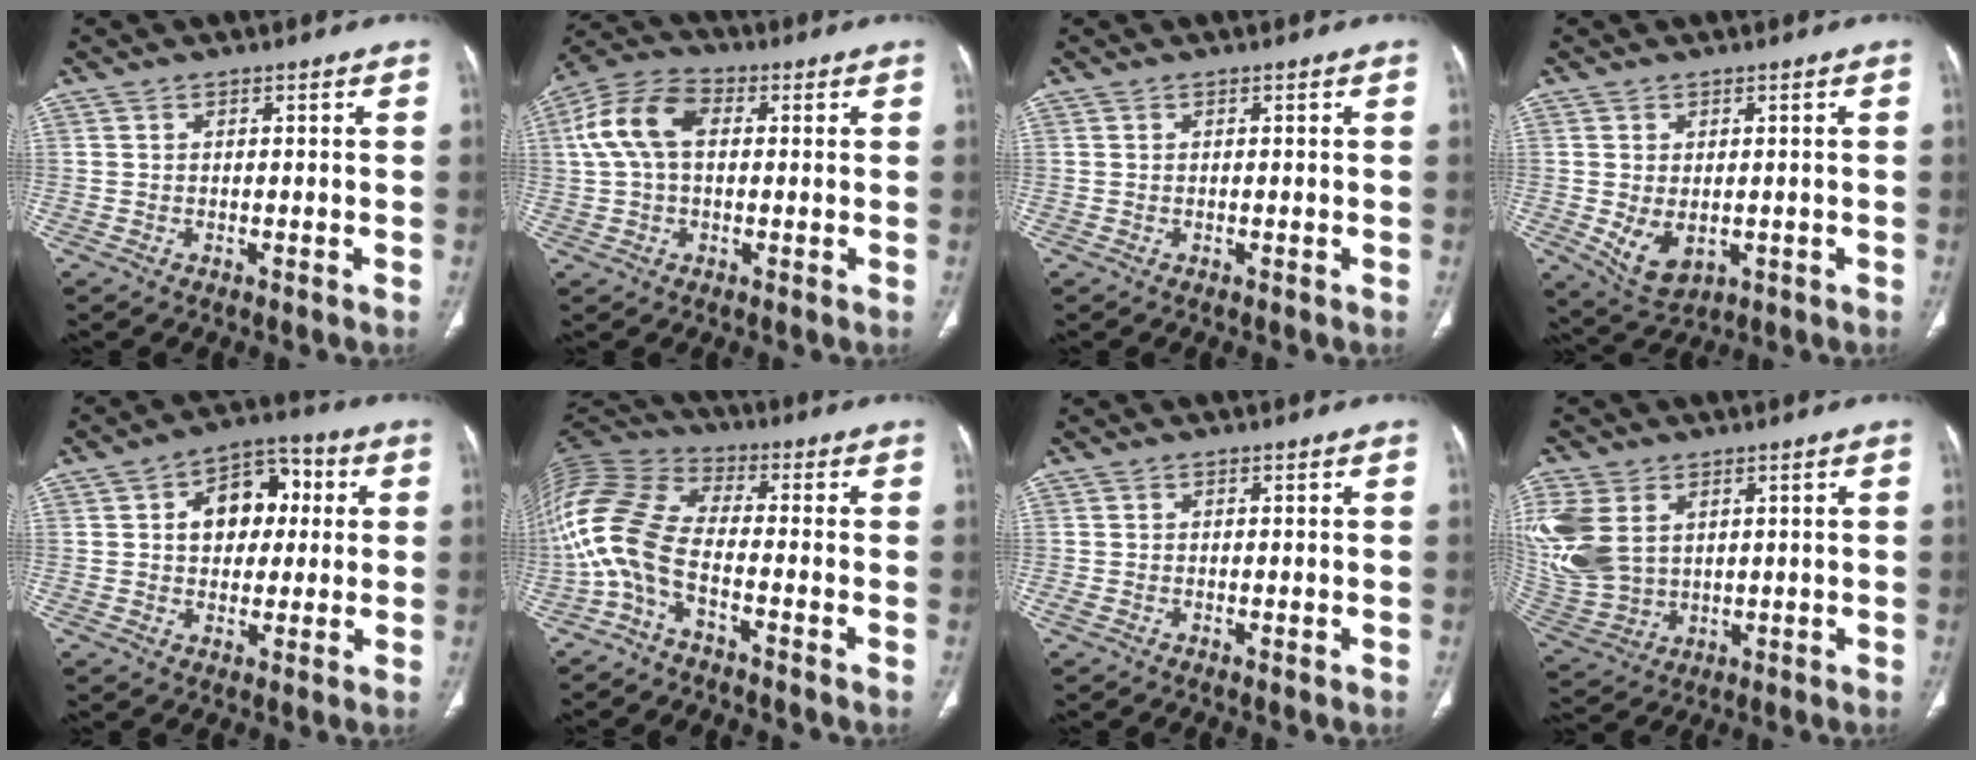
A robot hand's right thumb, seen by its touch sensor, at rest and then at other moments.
{"total": 10.9, "force": [1.8, 7.0, 8.2], "torque": [-0.170, 0.032, 0.028]}
{"total": 0.0}
{"total": 6.2, "force": [-0.8, 4.1, 4.6], "torque": [-0.076, -0.012, 0.004]}
{"total": 11.6, "force": [2.1, 8.2, 7.9], "torque": [-0.079, 0.020, 0.027]}
{"total": 13.2, "force": [-4.4, 5.9, 10.9], "torque": [-0.251, 0.055, -0.099]}
{"total": 1.3, "force": [-0.4, 0.7, 1.0], "torque": [-0.023, -0.003, -0.006]}
{"total": 15.4, "force": [3.9, 11.0, 10.0], "torque": [-0.240, -0.011, 0.095]}